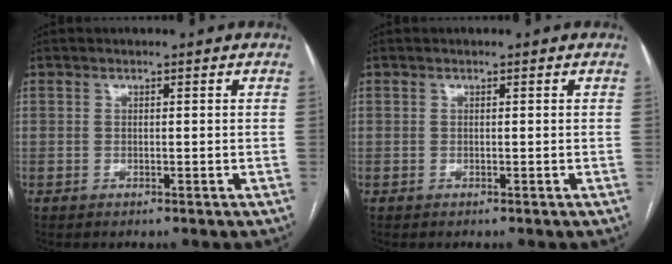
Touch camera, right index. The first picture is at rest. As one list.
[{"total": 0.0}]